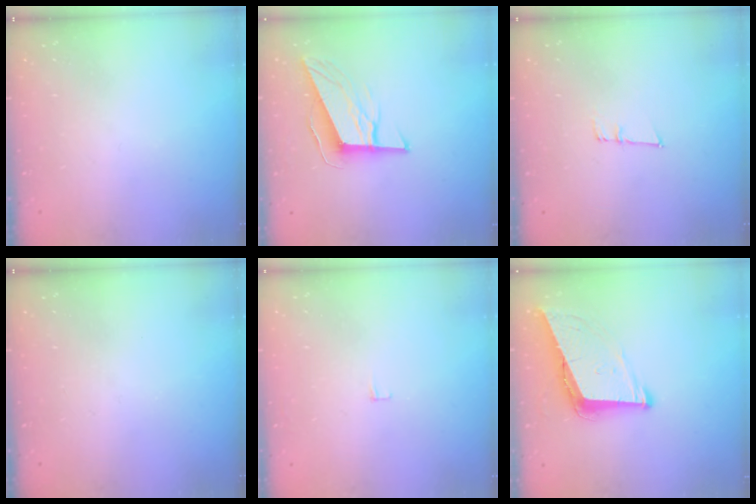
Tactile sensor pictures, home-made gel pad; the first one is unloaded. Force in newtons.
{"total": 10.3, "press": 10.0, "slide": 2.8}
{"total": 6.0, "press": 5.6, "slide": 2.1}
{"total": 0.0}
{"total": 3.9, "press": 3.8, "slide": 0.4}
{"total": 9.2, "press": 8.8, "slide": 2.7}